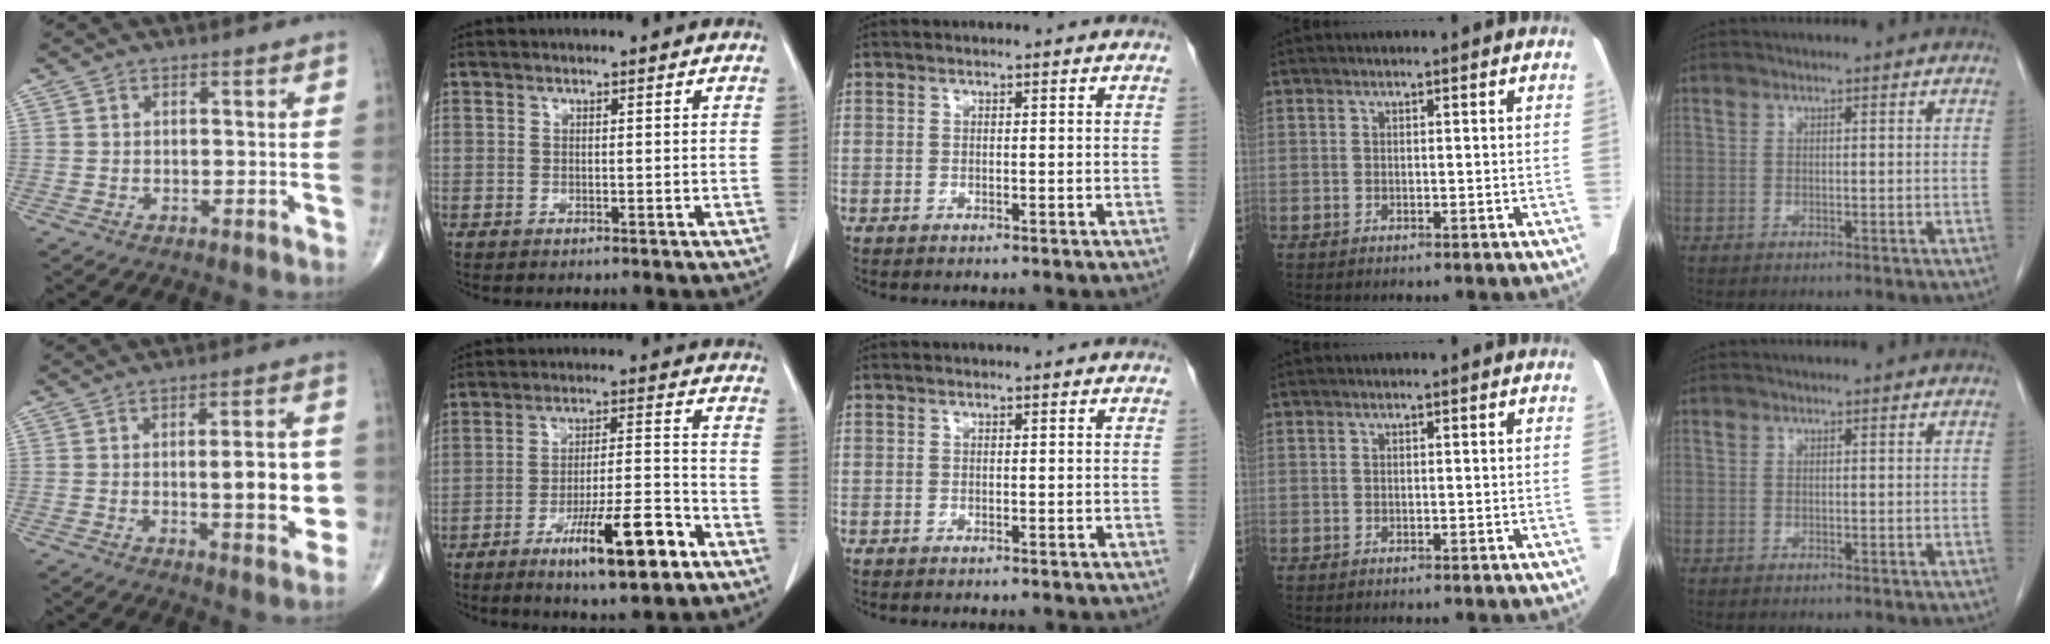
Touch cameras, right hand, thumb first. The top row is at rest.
{"thumb": {"total": 12.0, "force": [-0.9, 3.6, 11.4], "torque": [-0.137, 0.002, -0.010]}, "index": {"total": 13.7, "force": [-7.7, 1.9, 11.2], "torque": [-0.184, -0.001, -0.120]}}